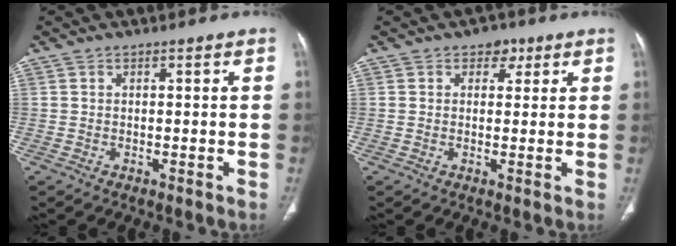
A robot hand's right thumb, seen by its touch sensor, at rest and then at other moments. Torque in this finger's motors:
{"motor_torque": [0.42, 0.46, 0.26, -0.26, 0.00]}